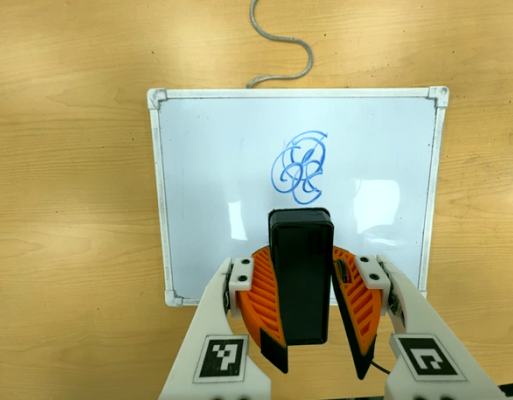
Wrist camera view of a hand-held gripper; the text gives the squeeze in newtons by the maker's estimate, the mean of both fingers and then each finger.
{"total": 11.1, "left": 10.4, "right": 11.9}